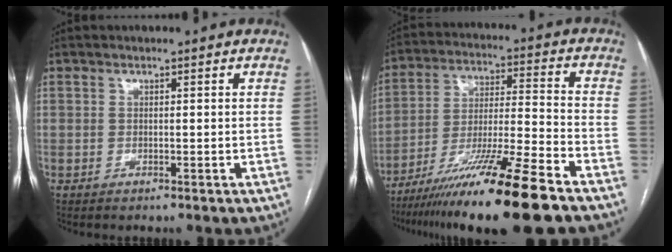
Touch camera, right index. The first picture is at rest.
{"total": 18.8, "force": [-13.6, -0.8, 12.9], "torque": [-0.216, -0.032, -0.237]}